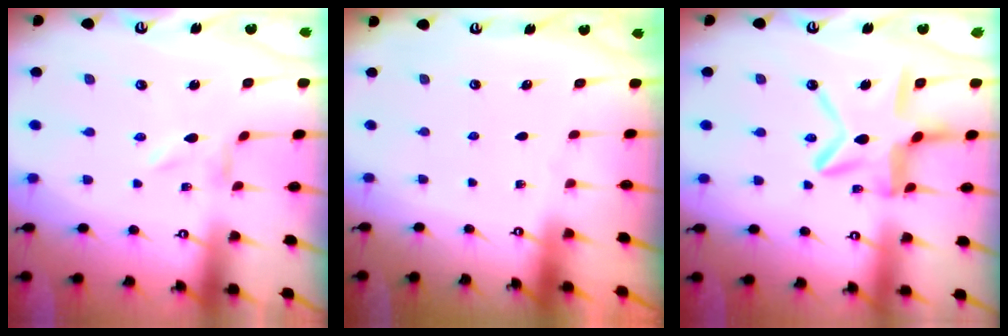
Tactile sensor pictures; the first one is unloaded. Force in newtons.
{"total": 0.0}
{"total": 12.9, "press": 12.8, "slide": 1.3}